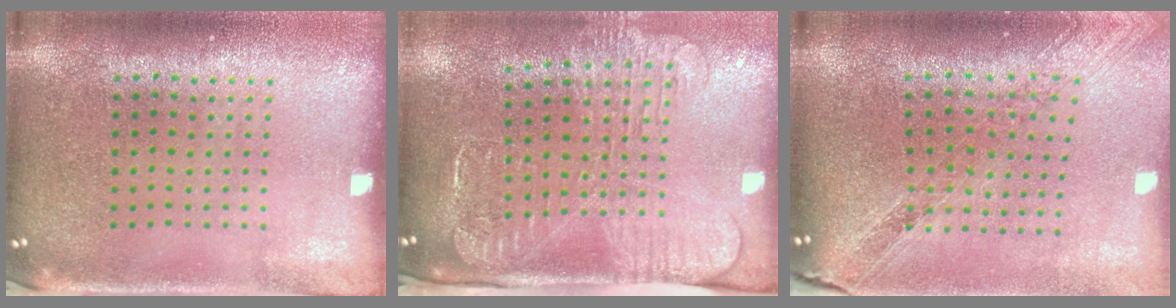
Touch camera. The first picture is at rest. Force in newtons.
{"total": 2.6, "press": 2.0, "slide": 1.7}
{"total": 1.1, "press": 1.1, "slide": 0.2}